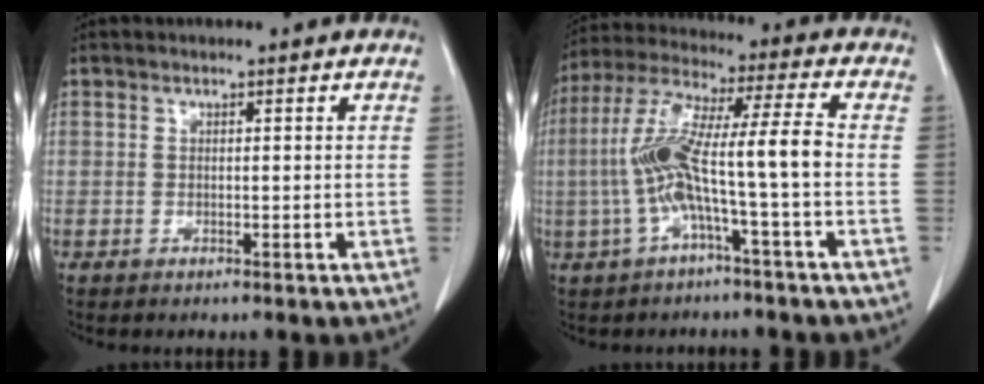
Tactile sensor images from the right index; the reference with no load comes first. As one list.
[{"total": 11.8, "force": [-2.4, 0.0, 11.6], "torque": [-0.237, 0.032, -0.049]}]